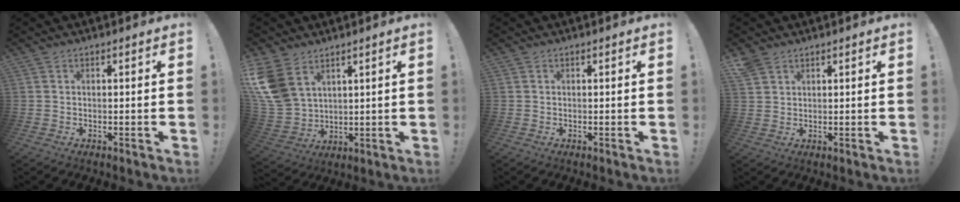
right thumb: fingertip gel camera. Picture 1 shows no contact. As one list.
[{"total": 13.5, "force": [6.6, 8.8, 7.8], "torque": [-0.167, -0.034, 0.134]}, {"total": 0.0}, {"total": 3.1, "force": [2.5, 1.6, 1.2], "torque": [-0.027, -0.009, 0.048]}]